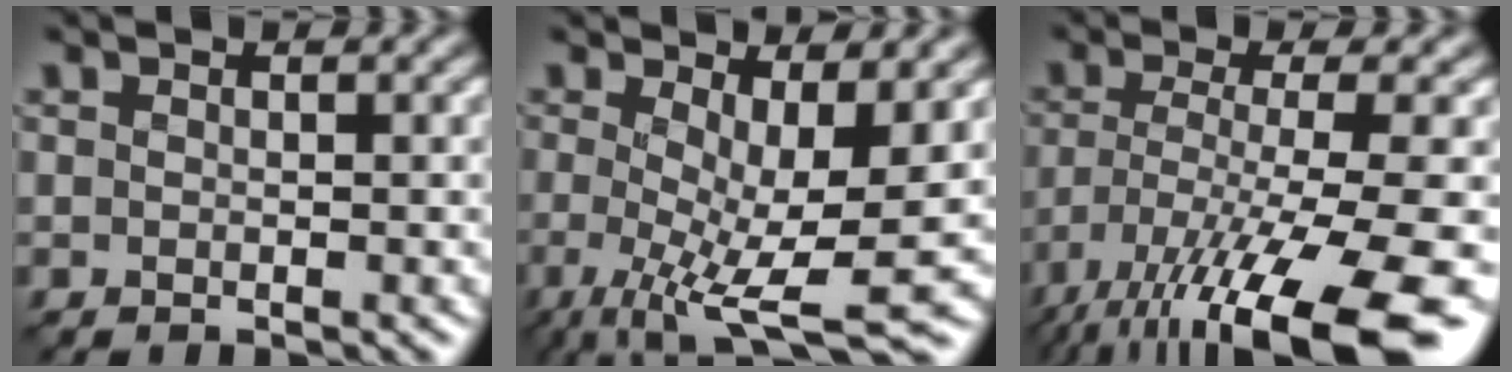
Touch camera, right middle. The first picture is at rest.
{"total": 8.7, "force": [-0.8, 2.7, 8.2], "torque": [-0.146, -0.016, -0.008]}
{"total": 14.3, "force": [-8.4, 3.1, 11.1], "torque": [-0.207, -0.022, -0.134]}